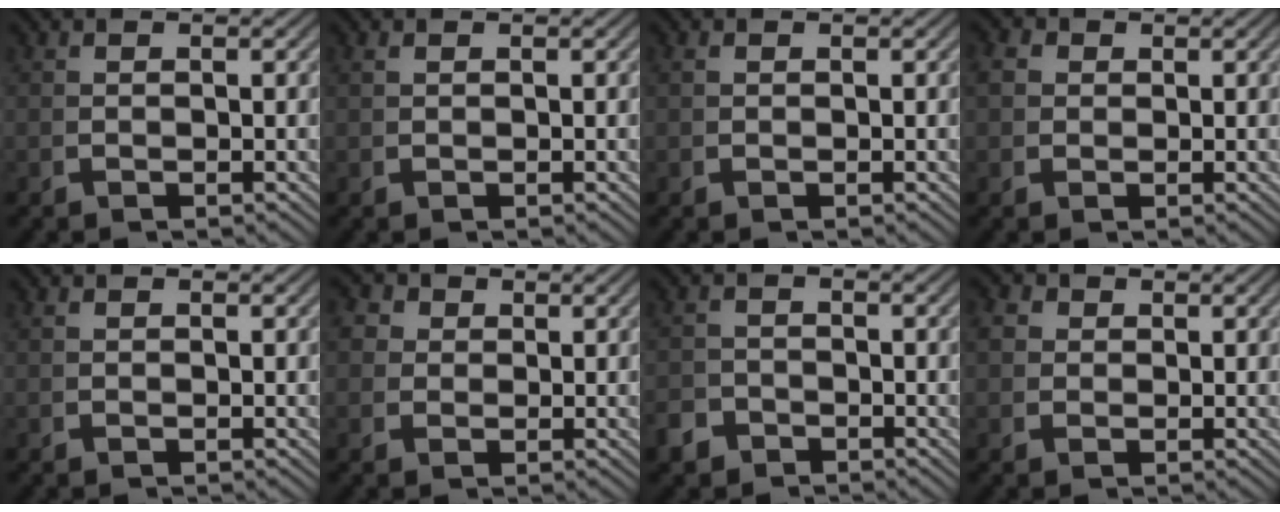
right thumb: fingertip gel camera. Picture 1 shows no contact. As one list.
[{"total": 0.6, "force": [0.6, 0.0, 0.1], "torque": [-0.004, -0.002, 0.016]}, {"total": 0.5, "force": [0.3, 0.4, 0.1], "torque": [-0.006, -0.005, 0.010]}, {"total": 2.7, "force": [0.9, 2.3, 1.0], "torque": [-0.029, -0.007, 0.018]}, {"total": 0.0}, {"total": 4.3, "force": [1.6, 3.6, 1.7], "torque": [-0.043, -0.004, 0.025]}, {"total": 2.3, "force": [-2.0, 1.2, 0.0], "torque": [0.003, -0.011, -0.032]}, {"total": 2.8, "force": [1.1, 2.4, 1.1], "torque": [-0.031, -0.006, 0.021]}]